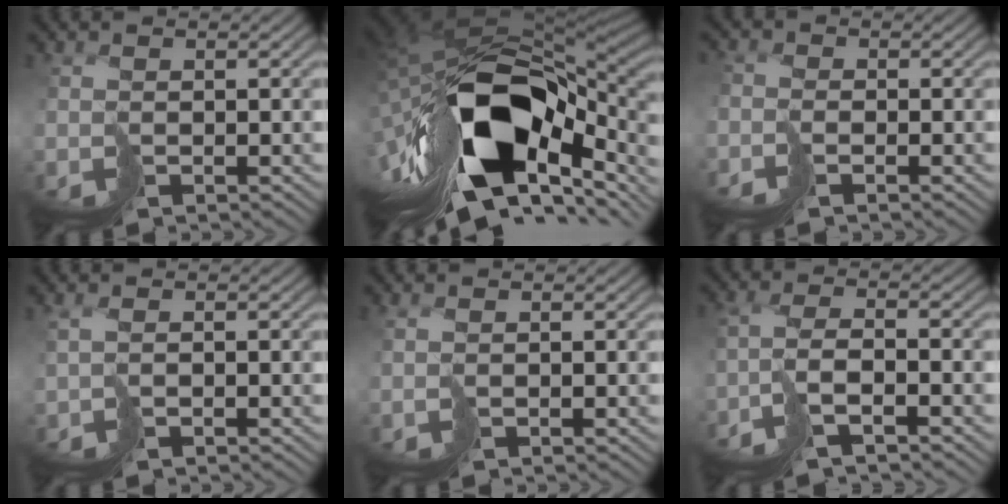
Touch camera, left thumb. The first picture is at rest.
{"total": 18.9, "force": [-5.4, 10.1, 15.1], "torque": [-0.289, -0.015, -0.078]}
{"total": 1.9, "force": [-1.8, 0.2, 0.4], "torque": [0.007, 0.010, -0.038]}
{"total": 1.2, "force": [-0.3, 0.1, 1.2], "torque": [-0.027, 0.002, -0.003]}
{"total": 0.9, "force": [-0.1, -0.1, 0.8], "torque": [-0.019, 0.003, 0.001]}
{"total": 4.1, "force": [-2.8, 0.0, 2.9], "torque": [-0.053, 0.014, -0.059]}